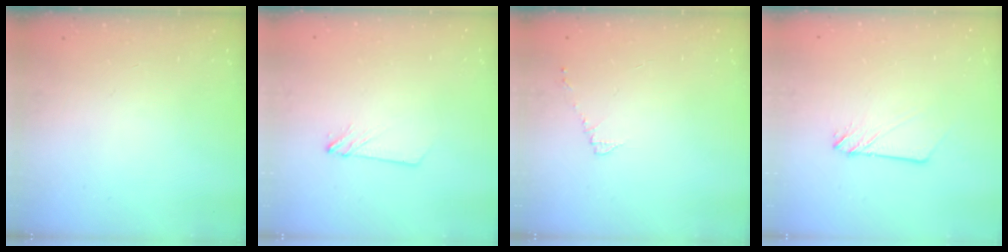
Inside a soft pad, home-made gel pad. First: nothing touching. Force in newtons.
{"total": 2.8, "press": 2.8, "slide": 0.3}
{"total": 4.3, "press": 4.3, "slide": 0.6}
{"total": 3.3, "press": 3.2, "slide": 0.5}